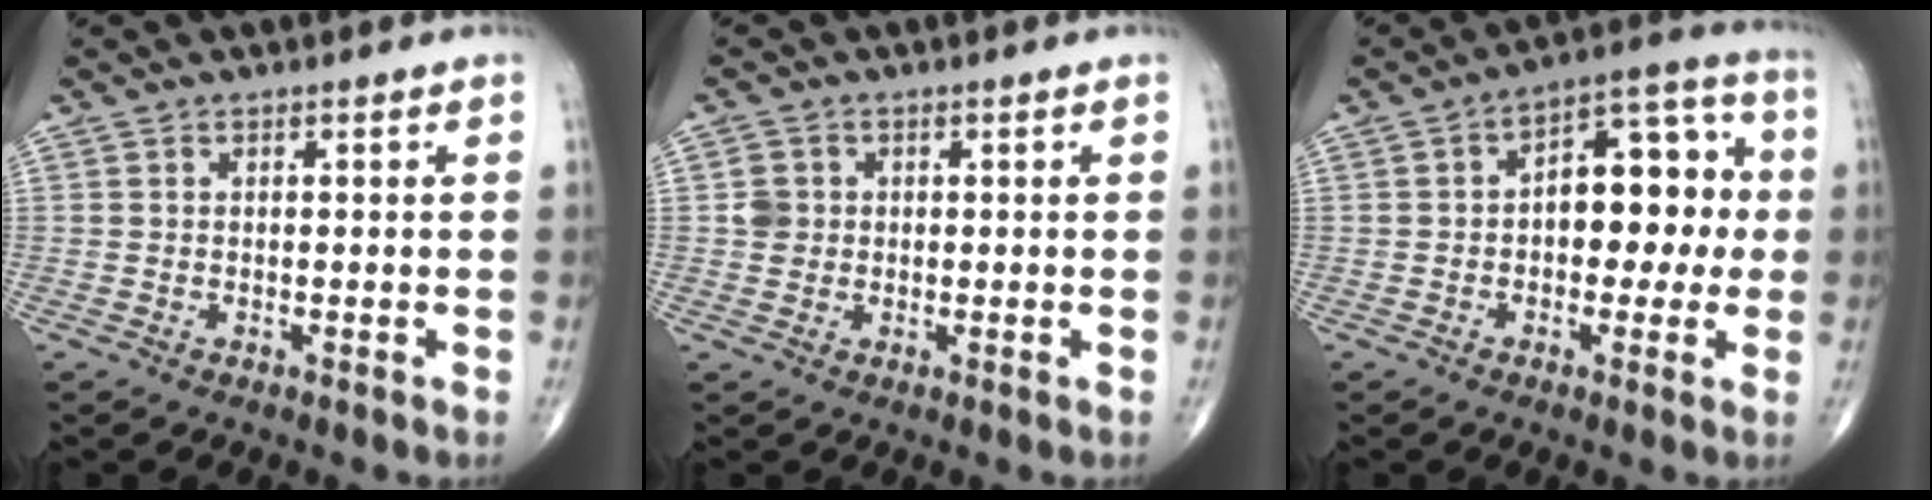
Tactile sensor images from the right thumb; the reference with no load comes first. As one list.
[{"total": 2.8, "force": [0.3, 2.6, 0.9], "torque": [0.002, 0.004, 0.004]}, {"total": 12.9, "force": [0.2, 7.6, 10.4], "torque": [-0.100, 0.040, -0.008]}]